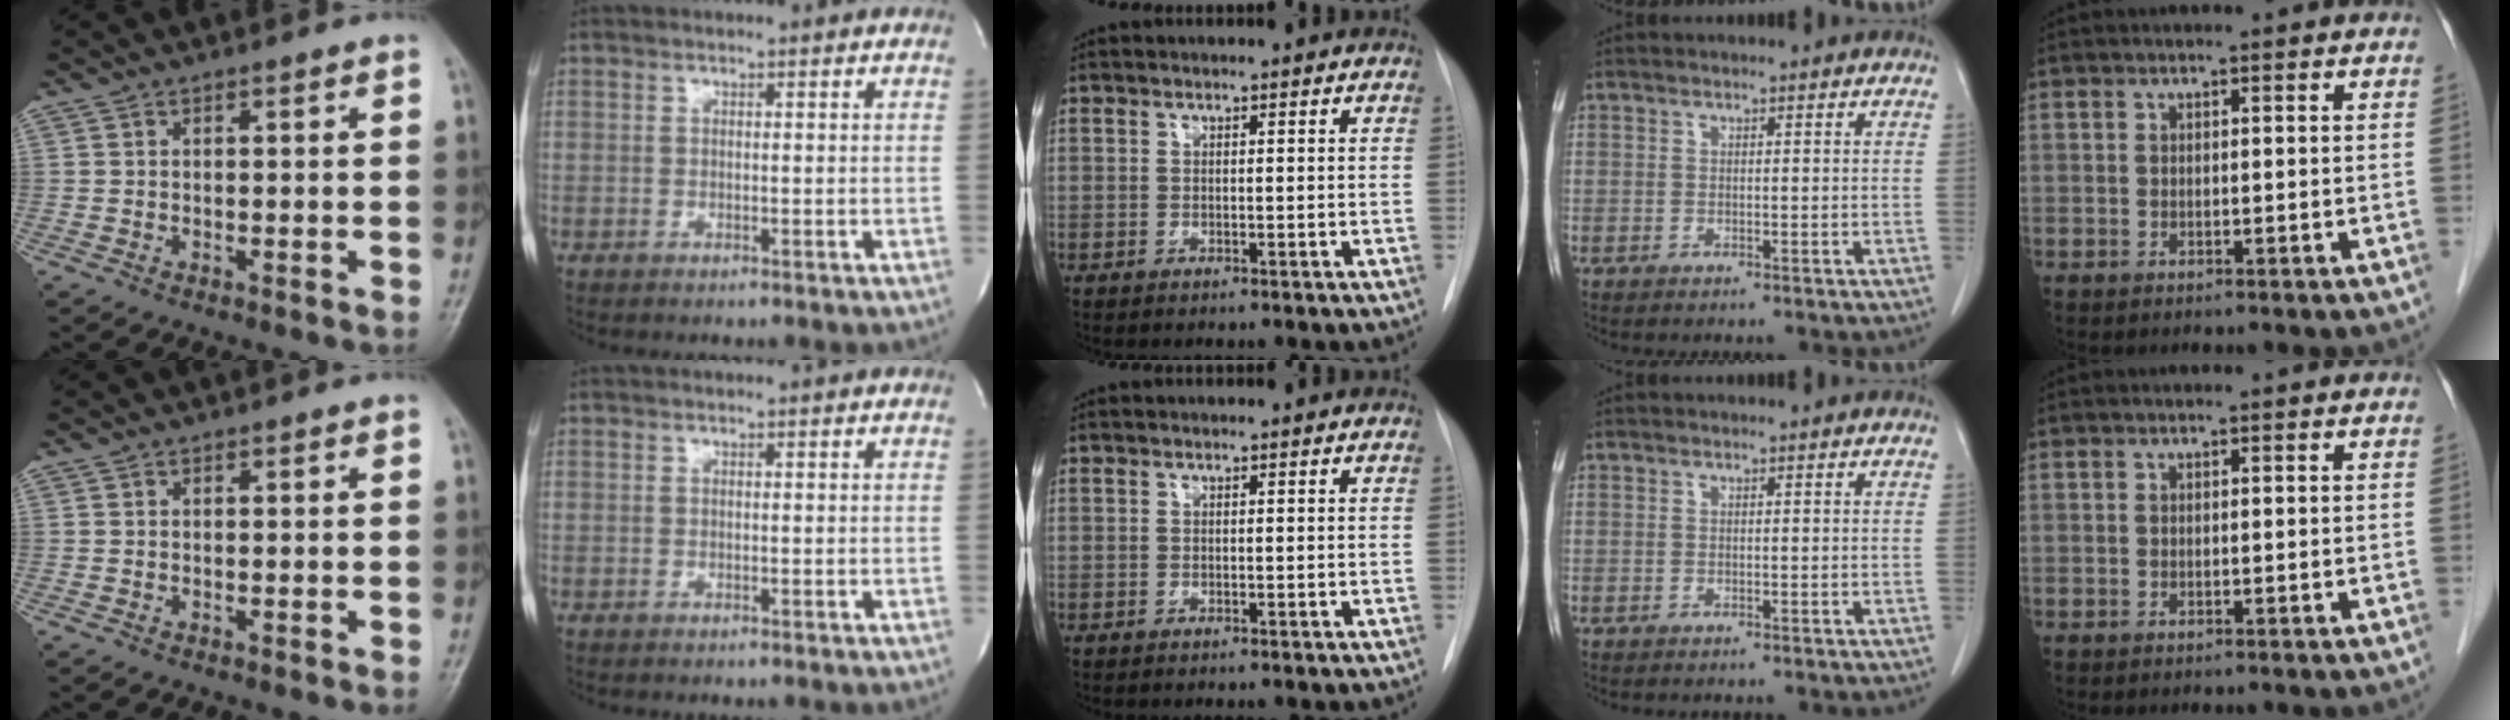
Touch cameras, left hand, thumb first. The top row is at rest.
{}